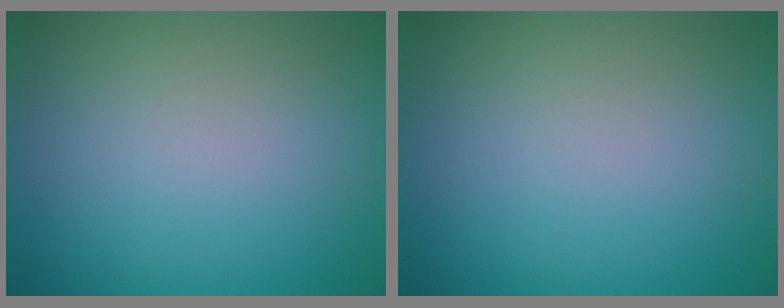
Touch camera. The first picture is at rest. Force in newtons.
{"total": 0.0}